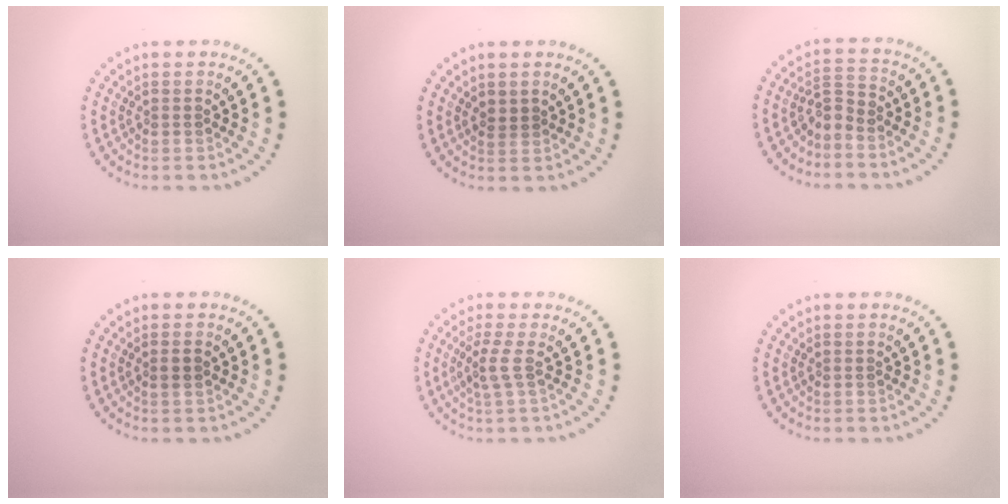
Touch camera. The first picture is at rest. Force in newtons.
{"total": 1.0, "press": 0.9, "slide": 0.4}
{"total": 2.2, "press": 1.5, "slide": 1.6}
{"total": 0.8, "press": 0.8, "slide": 0.2}
{"total": 1.8, "press": 1.3, "slide": 1.2}
{"total": 0.0}